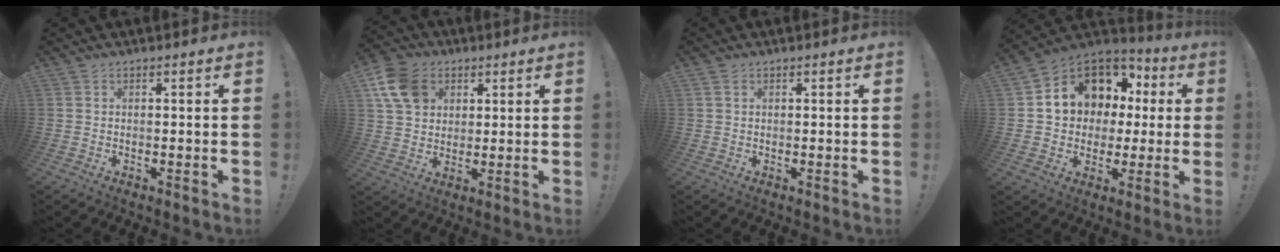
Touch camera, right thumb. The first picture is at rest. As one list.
[{"total": 12.6, "force": [5.2, 9.9, 5.9], "torque": [-0.100, -0.014, 0.105]}, {"total": 1.1, "force": [0.5, 0.9, 0.4], "torque": [-0.002, 0.000, 0.009]}, {"total": 11.9, "force": [4.1, 10.0, 5.0], "torque": [-0.073, -0.030, 0.091]}]